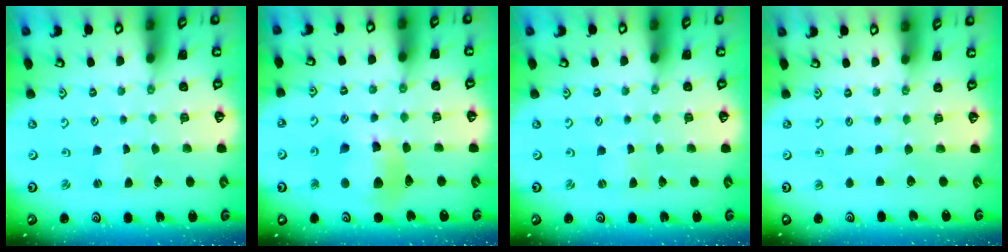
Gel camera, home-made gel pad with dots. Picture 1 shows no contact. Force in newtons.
{"total": 11.5, "press": 11.4, "slide": 1.3}
{"total": 0.0}
{"total": 0.0}